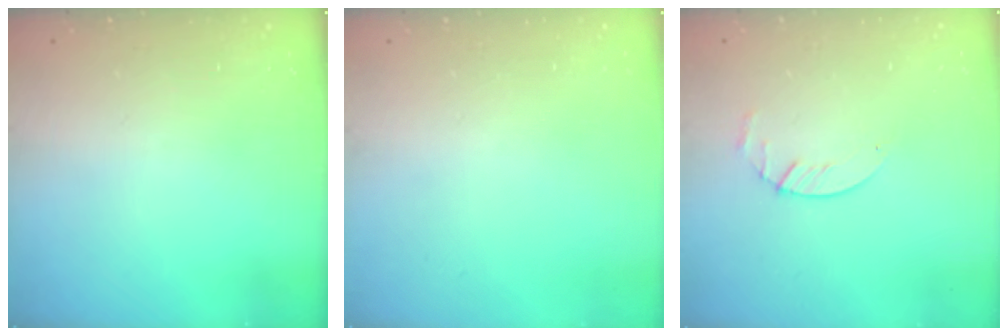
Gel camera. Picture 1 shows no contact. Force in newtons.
{"total": 0.0}
{"total": 2.9, "press": 2.9, "slide": 0.4}